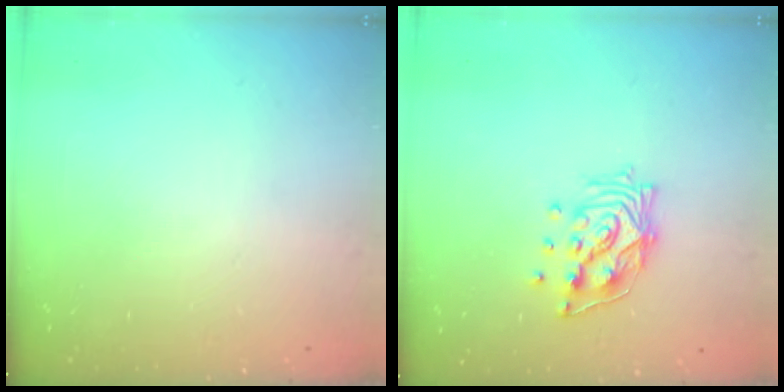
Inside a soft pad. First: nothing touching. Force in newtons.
{"total": 11.7, "press": 11.6, "slide": 1.4}